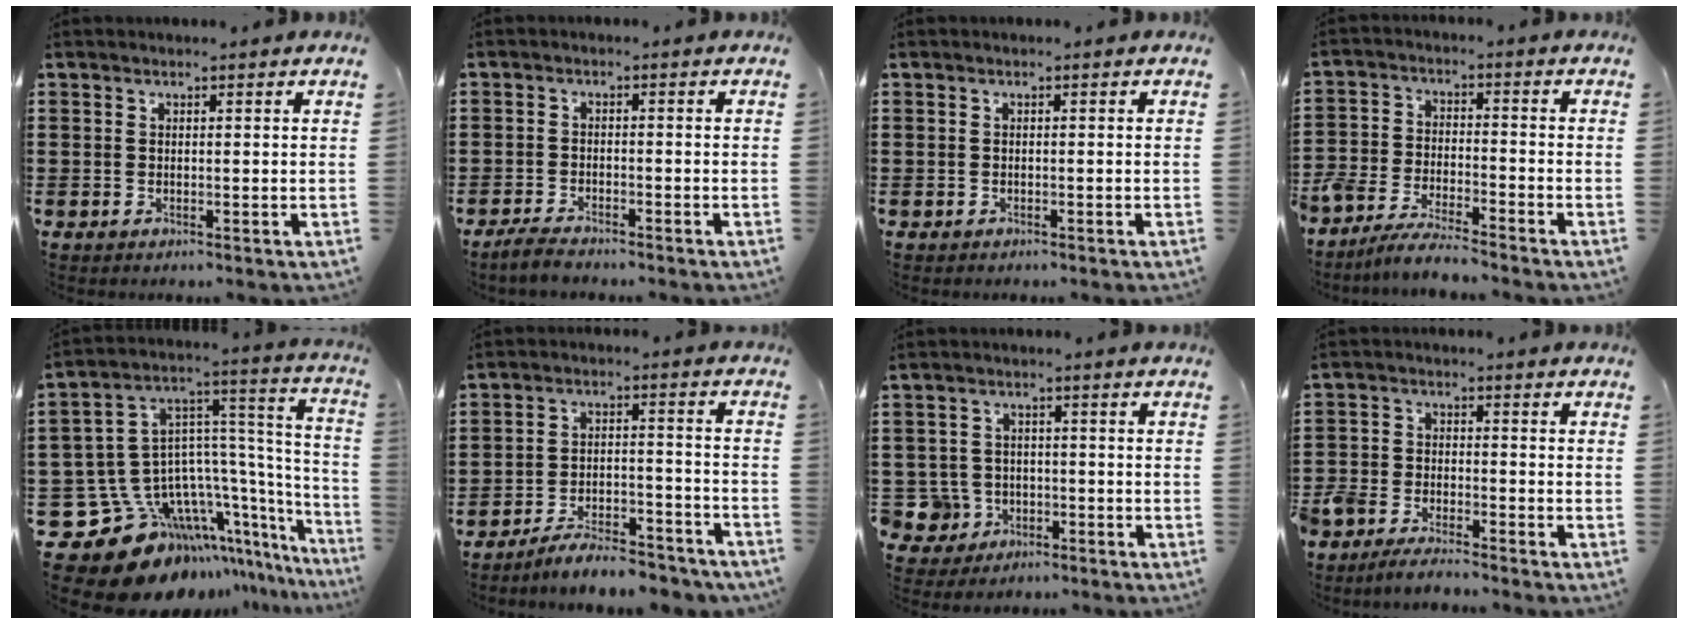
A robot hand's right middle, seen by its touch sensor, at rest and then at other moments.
{"total": 2.4, "force": [-2.4, 0.3, 0.5], "torque": [-0.019, 0.004, -0.052]}
{"total": 0.0}
{"total": 5.6, "force": [-5.4, 0.4, 1.2], "torque": [-0.035, 0.002, -0.111]}
{"total": 15.7, "force": [-10.5, 9.4, 6.8], "torque": [-0.166, -0.017, -0.163]}
{"total": 5.6, "force": [-5.4, -0.1, 1.5], "torque": [-0.031, -0.005, -0.107]}
{"total": 4.9, "force": [-2.0, 4.2, 1.5], "torque": [-0.064, 0.000, -0.043]}
{"total": 4.2, "force": [-4.1, 0.8, 0.4], "torque": [-0.025, 0.002, -0.091]}